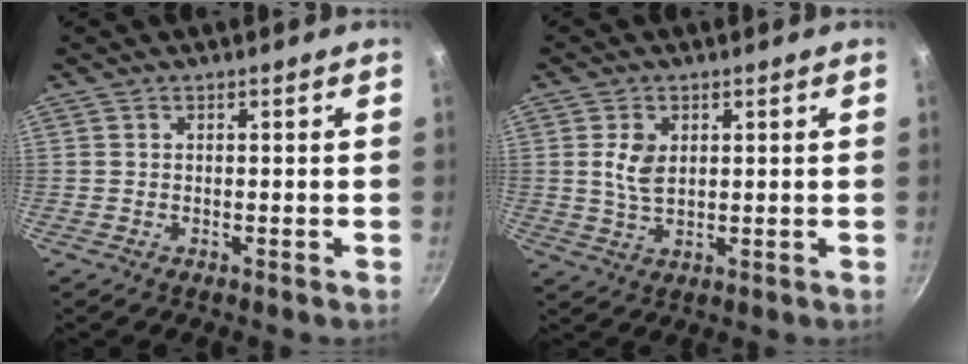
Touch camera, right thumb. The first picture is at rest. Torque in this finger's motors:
{"motor_torque": [0.02, 0.02, 0.04, -0.03, 0.03]}